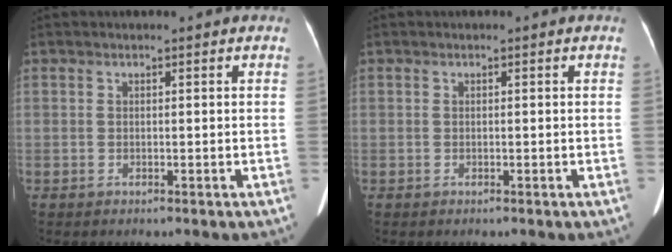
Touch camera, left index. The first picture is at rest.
{"total": 0.0}